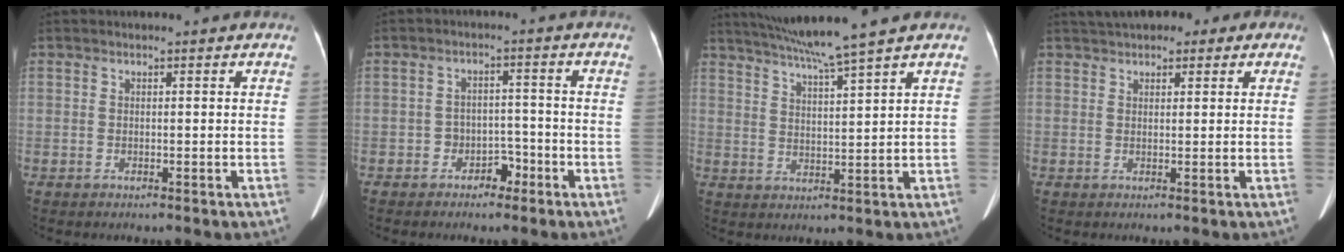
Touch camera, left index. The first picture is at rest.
{"total": 3.4, "force": [-2.2, 2.2, 1.3], "torque": [-0.015, 0.015, -0.031]}
{"total": 8.9, "force": [7.5, -2.1, 4.3], "torque": [-0.075, 0.003, 0.126]}
{"total": 7.5, "force": [5.2, 3.9, 3.7], "torque": [-0.044, 0.039, 0.072]}